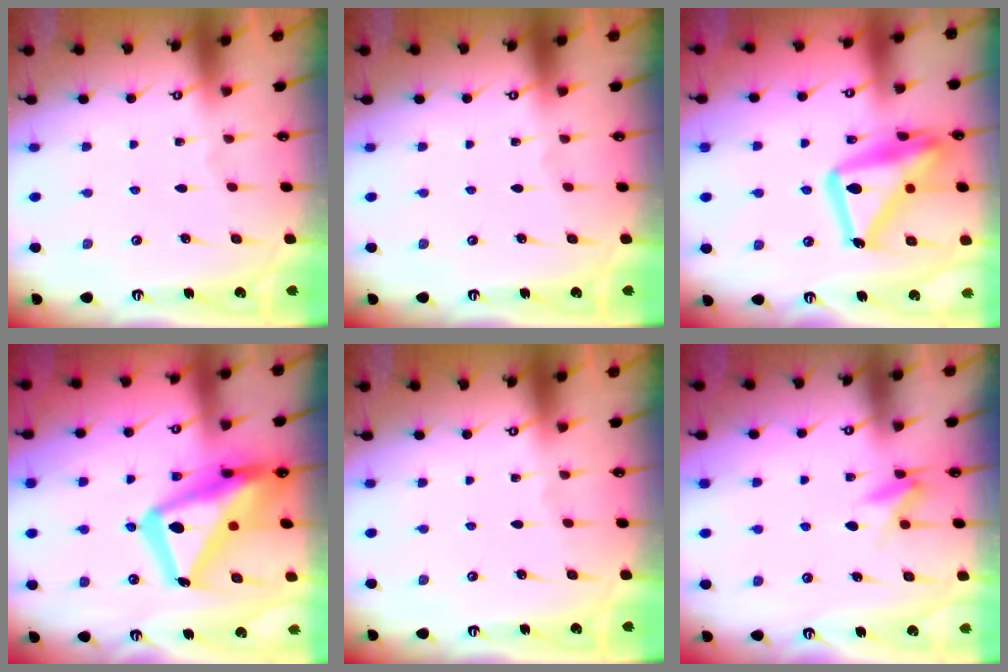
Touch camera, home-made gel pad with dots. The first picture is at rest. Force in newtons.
{"total": 0.0}
{"total": 20.8, "press": 20.7, "slide": 1.8}
{"total": 22.5, "press": 22.4, "slide": 2.1}
{"total": 0.0}
{"total": 6.6, "press": 6.3, "slide": 1.9}